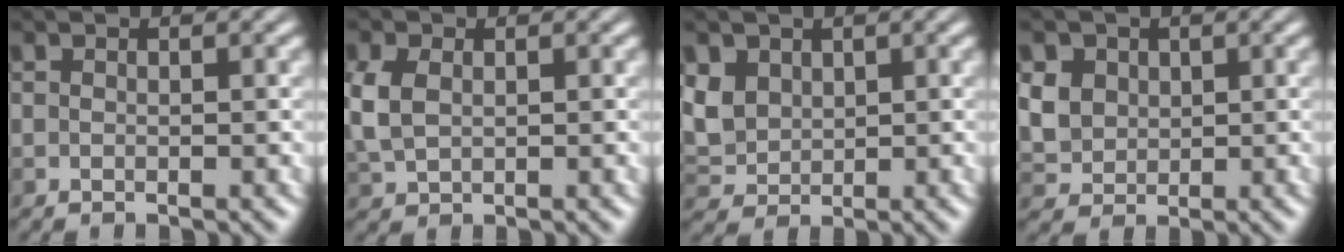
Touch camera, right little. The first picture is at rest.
{"total": 4.4, "force": [0.3, 3.2, 3.1], "torque": [-0.093, -0.001, 0.009]}
{"total": 3.0, "force": [0.7, 2.6, 1.3], "torque": [-0.049, -0.004, 0.013]}
{"total": 3.5, "force": [0.7, 3.1, 1.4], "torque": [-0.053, 0.001, 0.013]}